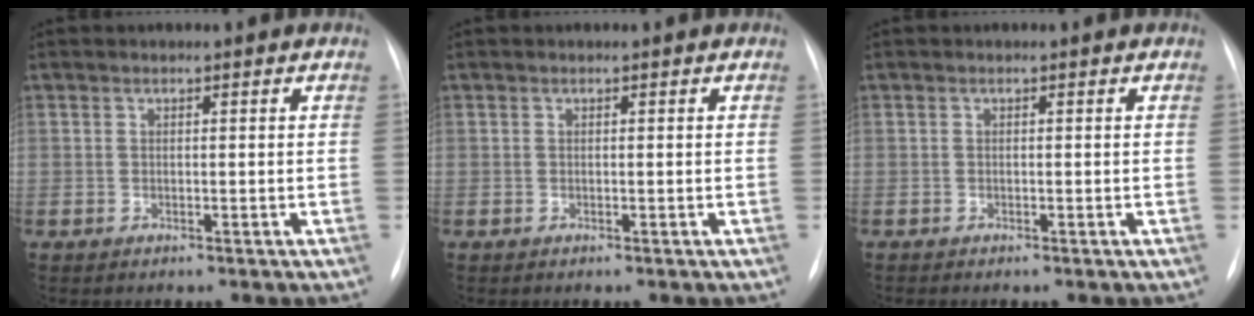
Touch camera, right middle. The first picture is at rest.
{"total": 0.0}
{"total": 0.0}